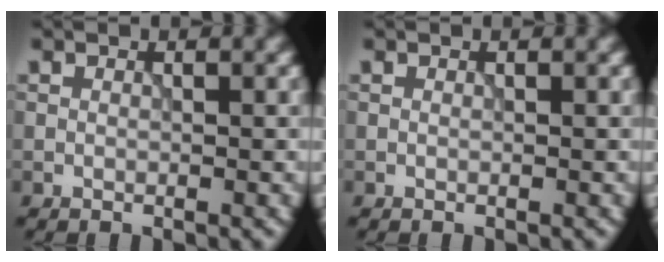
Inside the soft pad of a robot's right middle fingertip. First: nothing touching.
{"total": 0.0}